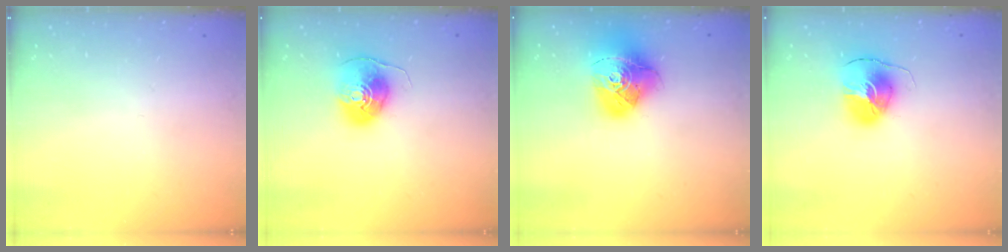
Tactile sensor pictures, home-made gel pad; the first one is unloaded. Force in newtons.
{"total": 8.8, "press": 8.7, "slide": 1.0}
{"total": 18.0, "press": 17.9, "slide": 1.9}
{"total": 8.7, "press": 8.7, "slide": 1.1}